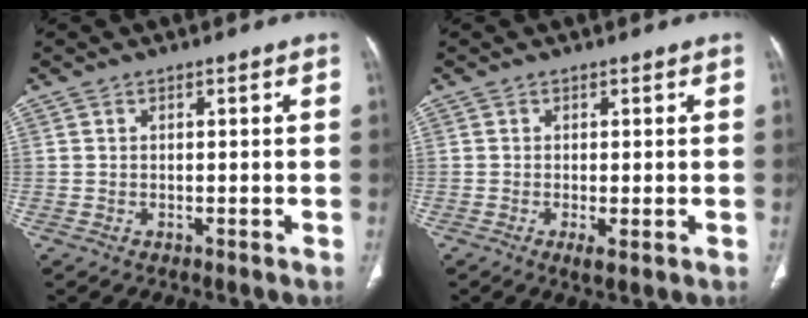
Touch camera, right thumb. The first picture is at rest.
{"total": 2.0, "force": [-0.6, 0.5, 1.9], "torque": [-0.040, -0.007, -0.010]}